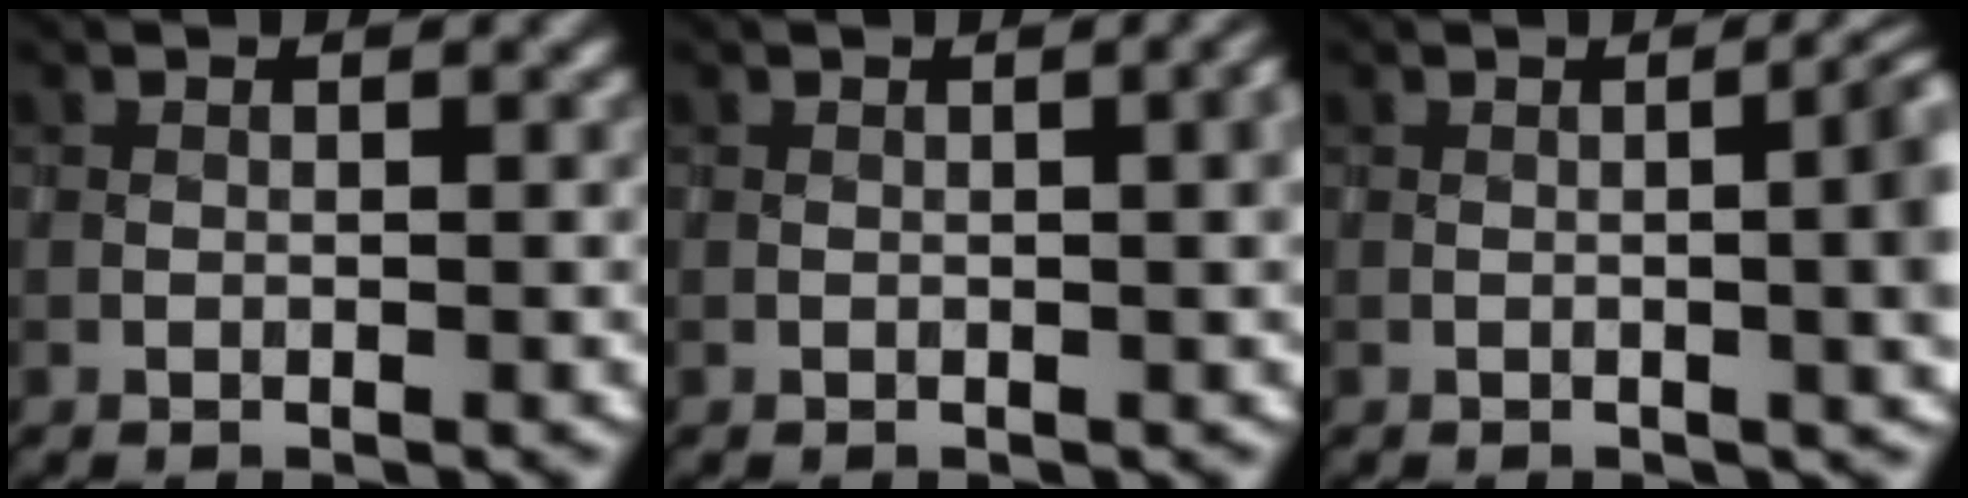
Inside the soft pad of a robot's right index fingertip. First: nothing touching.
{"total": 2.7, "force": [0.3, 0.8, 2.5], "torque": [-0.024, 0.006, 0.004]}
{"total": 7.6, "force": [0.0, 3.2, 6.9], "torque": [-0.053, 0.007, -0.002]}